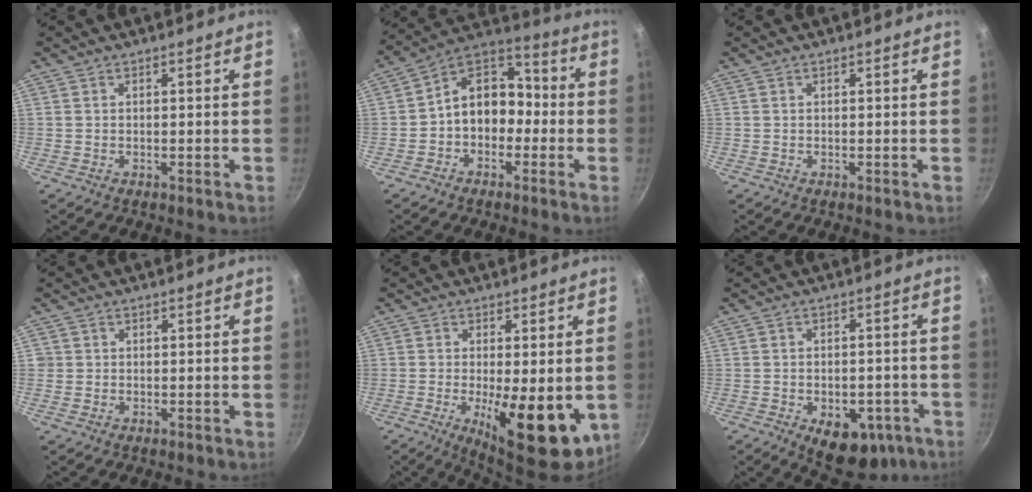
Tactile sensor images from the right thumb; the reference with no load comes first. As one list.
[{"total": 12.5, "force": [-1.6, 9.1, 8.5], "torque": [-0.096, 0.049, -0.044]}, {"total": 0.0}, {"total": 1.1, "force": [0.0, 1.1, 0.1], "torque": [0.006, 0.004, -0.001]}, {"total": 15.4, "force": [-3.6, 5.6, 13.9], "torque": [-0.179, -0.024, -0.035]}, {"total": 11.5, "force": [-5.6, 6.6, 7.5], "torque": [-0.079, 0.019, -0.068]}]